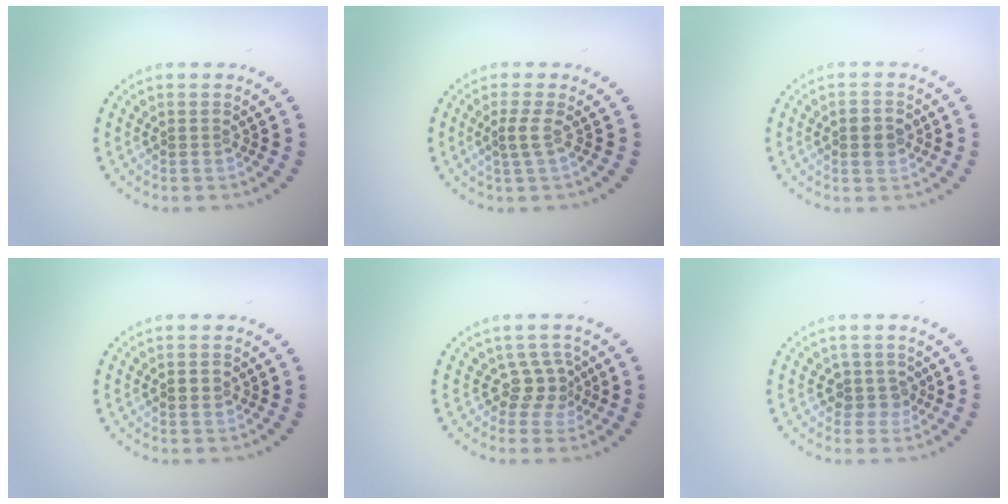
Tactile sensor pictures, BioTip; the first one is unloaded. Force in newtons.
{"total": 1.4, "press": 0.9, "slide": 1.0}
{"total": 2.2, "press": 2.2, "slide": 0.1}
{"total": 1.2, "press": 1.2, "slide": 0.1}
{"total": 2.3, "press": 1.5, "slide": 1.7}
{"total": 1.9, "press": 1.5, "slide": 1.1}